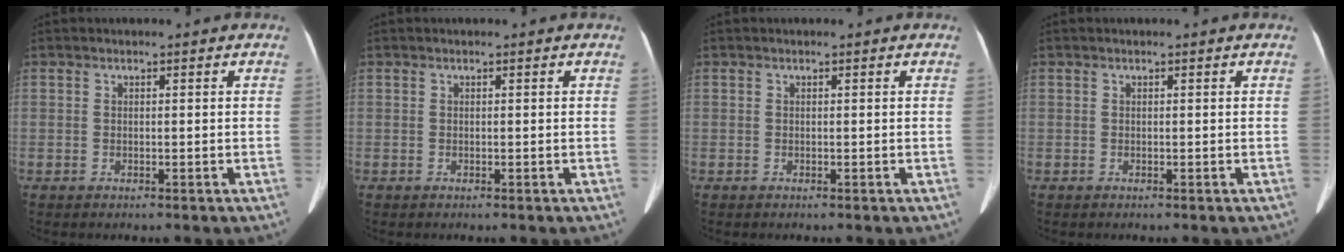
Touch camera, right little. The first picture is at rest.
{"total": 0.0}
{"total": 0.0}
{"total": 0.0}